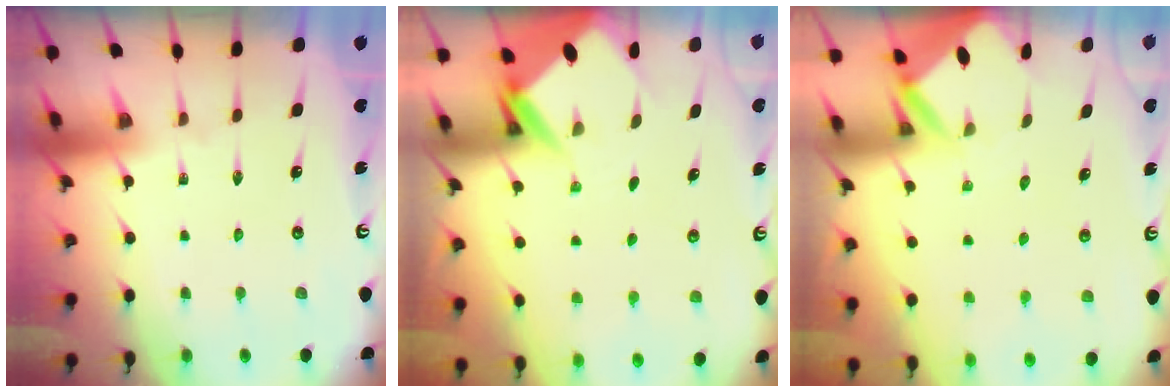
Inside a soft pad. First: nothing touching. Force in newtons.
{"total": 4.9, "press": 4.9, "slide": 0.3}
{"total": 2.8, "press": 2.8, "slide": 0.2}